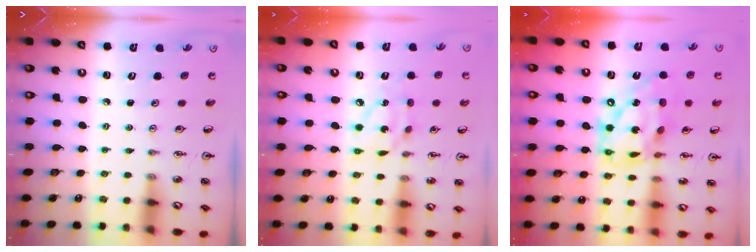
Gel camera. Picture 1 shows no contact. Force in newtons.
{"total": 9.3, "press": 9.3, "slide": 0.5}
{"total": 20.3, "press": 20.2, "slide": 1.6}